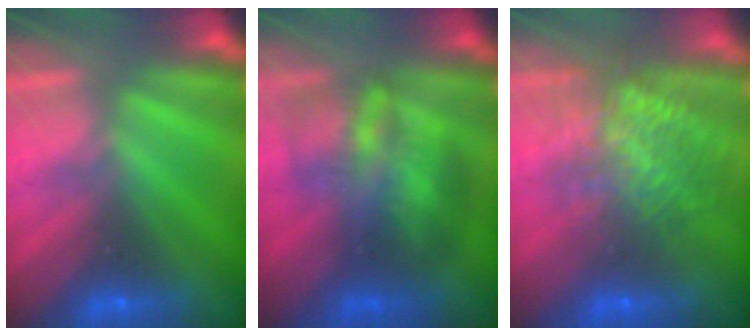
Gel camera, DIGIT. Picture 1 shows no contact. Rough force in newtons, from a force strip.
{"total": 3.6}
{"total": 8.9}